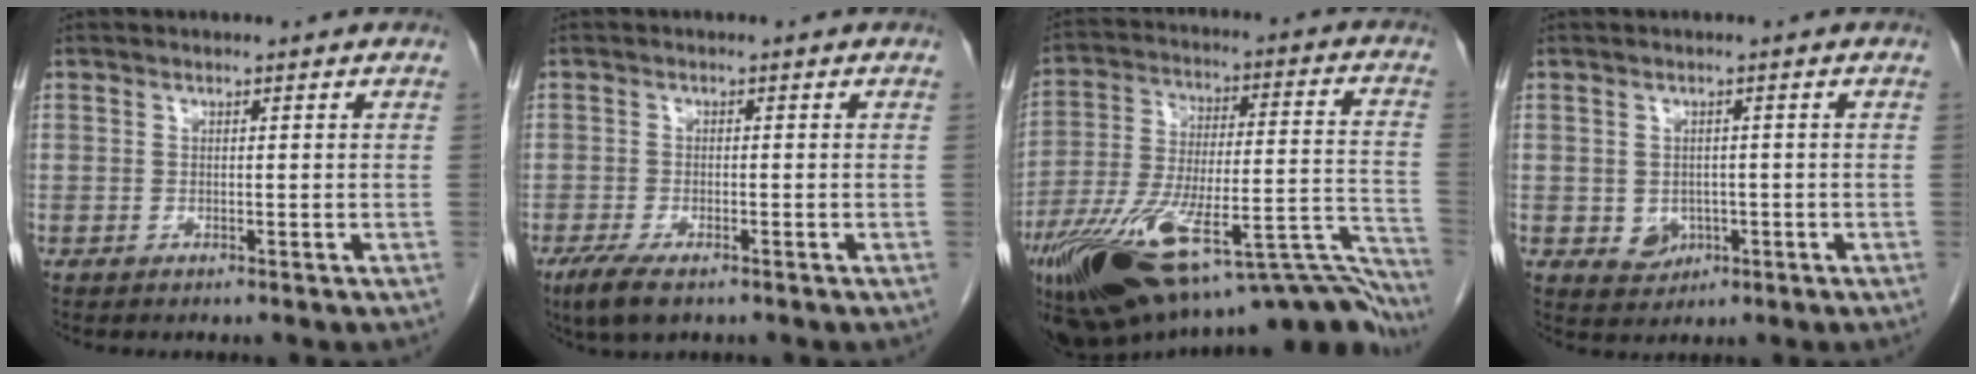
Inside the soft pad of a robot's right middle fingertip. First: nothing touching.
{"total": 5.0, "force": [-3.3, 1.5, 3.4], "torque": [-0.071, -0.011, -0.053]}
{"total": 35.4, "force": [-25.7, 9.6, 22.4], "torque": [-0.304, -0.002, -0.372]}
{"total": 3.1, "force": [-0.8, 2.6, 1.5], "torque": [-0.019, 0.001, 0.000]}